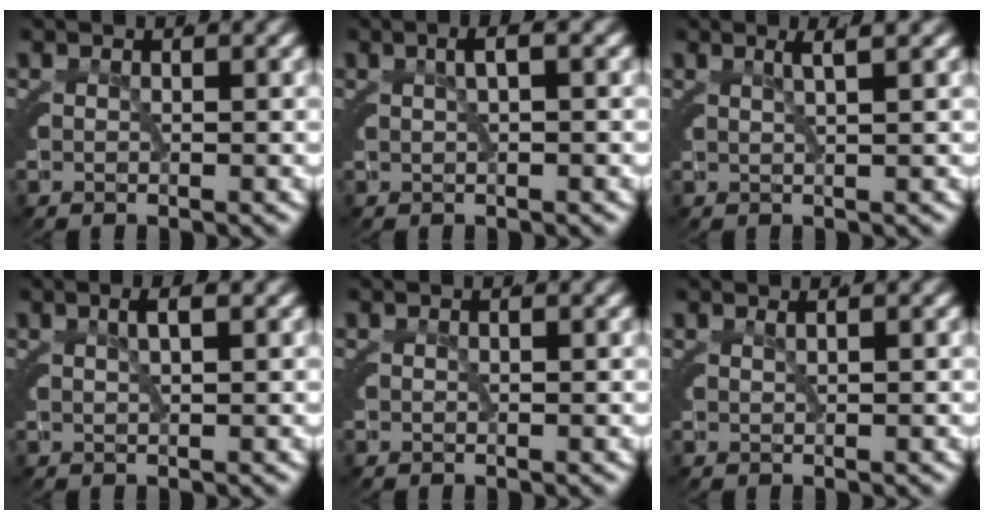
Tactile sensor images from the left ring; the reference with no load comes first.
{"total": 1.4, "force": [0.4, 0.1, 1.4], "torque": [-0.014, 0.010, 0.008]}
{"total": 1.7, "force": [1.0, -0.9, 1.0], "torque": [-0.015, 0.006, 0.020]}
{"total": 1.4, "force": [0.8, -0.3, 1.1], "torque": [-0.014, 0.008, 0.017]}
{"total": 0.0}
{"total": 0.8, "force": [0.5, -0.7, 0.2], "torque": [0.000, 0.000, 0.012]}